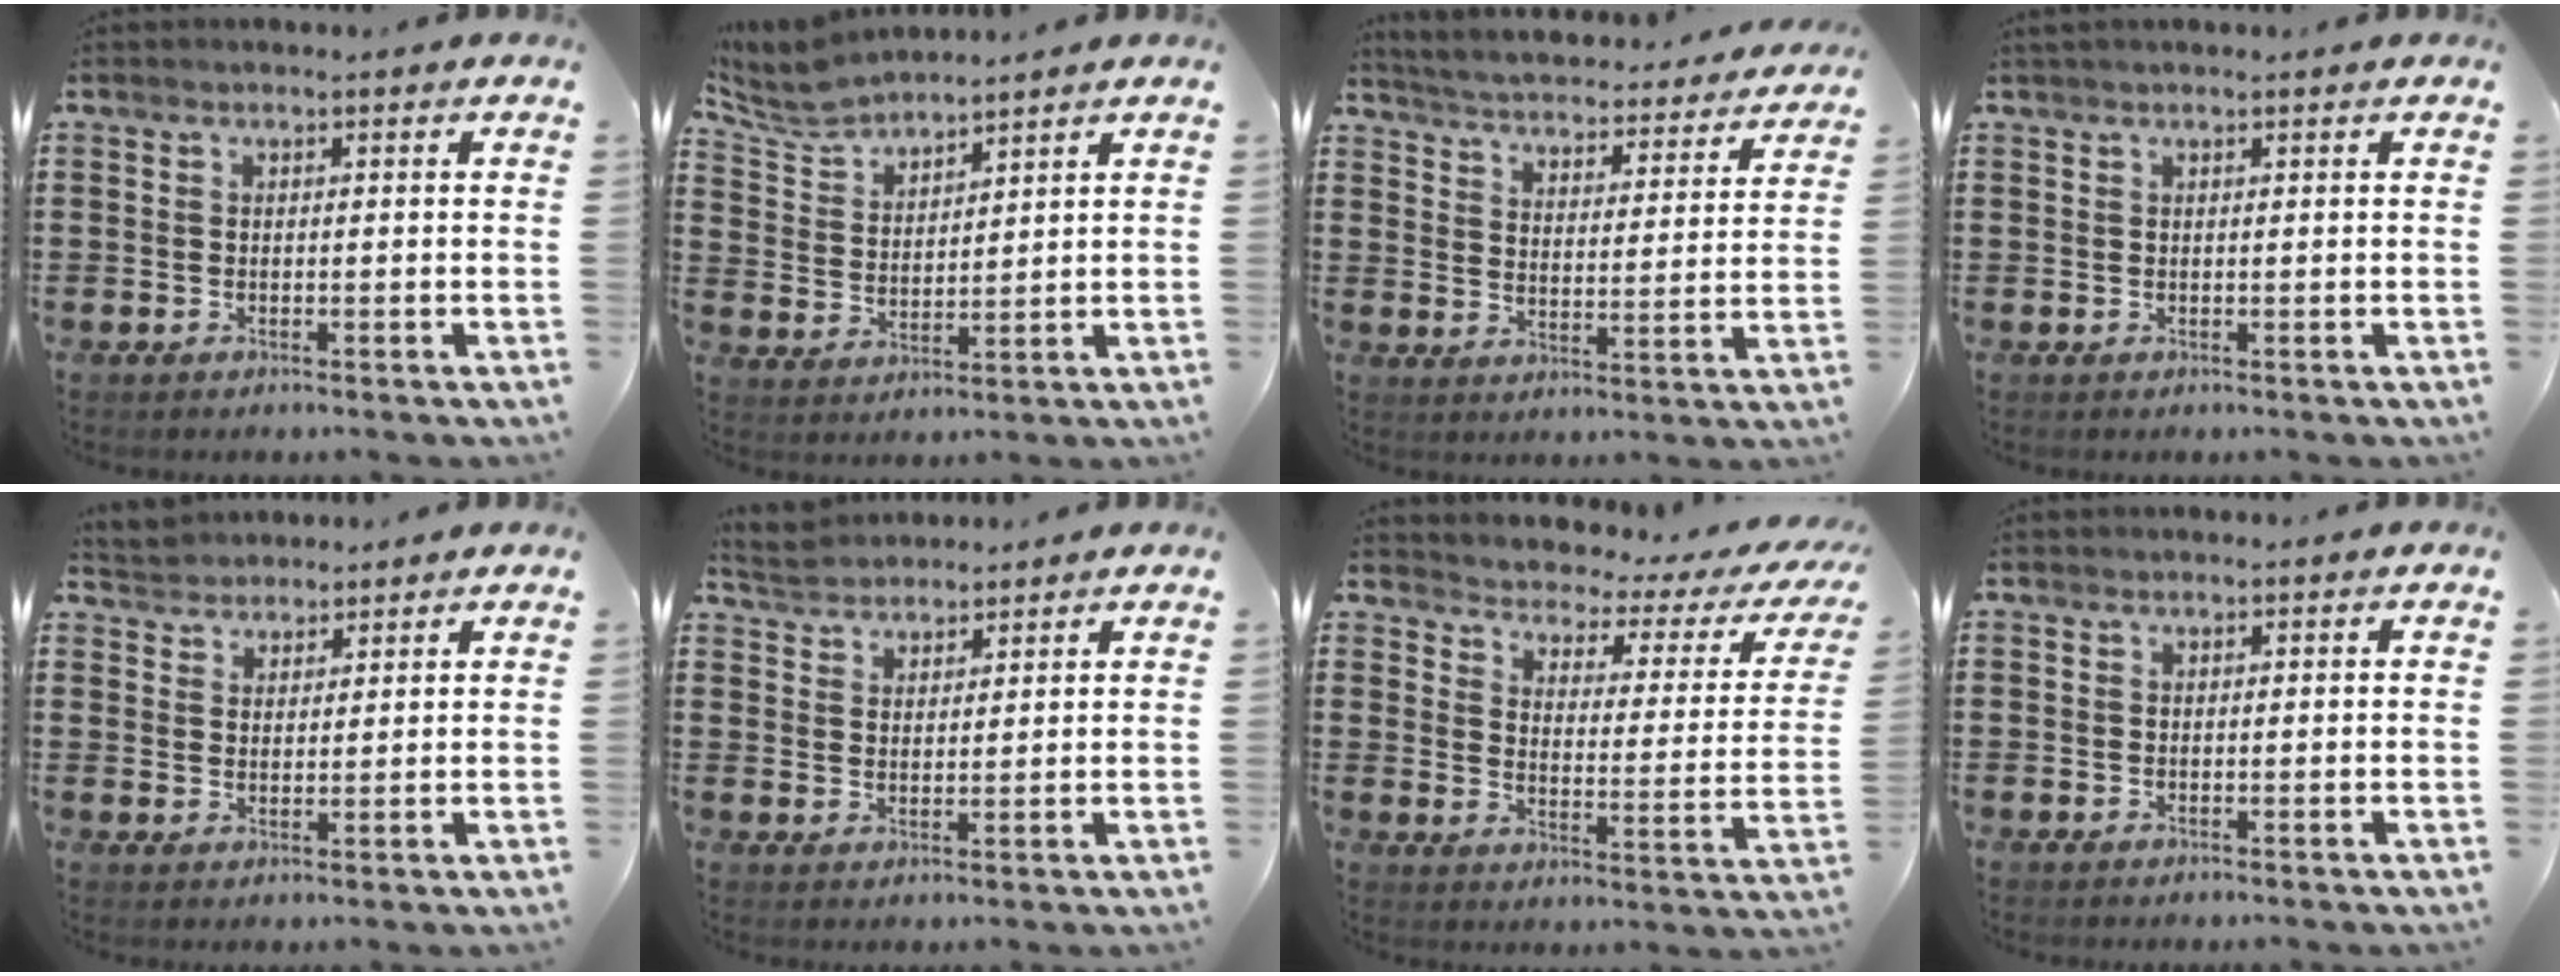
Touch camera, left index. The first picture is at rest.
{"total": 5.5, "force": [5.3, 0.8, 1.2], "torque": [-0.046, -0.018, 0.096]}
{"total": 3.6, "force": [3.6, -0.3, 0.2], "torque": [-0.027, -0.036, 0.053]}
{"total": 0.7, "force": [0.5, 0.0, 0.5], "torque": [-0.010, 0.002, 0.010]}
{"total": 3.1, "force": [2.9, 1.0, -0.6], "torque": [-0.001, -0.003, 0.055]}
{"total": 3.6, "force": [3.4, 1.0, 0.1], "torque": [-0.016, -0.004, 0.064]}
{"total": 2.3, "force": [2.1, 0.7, 0.8], "torque": [-0.033, -0.023, 0.025]}
{"total": 0.0}